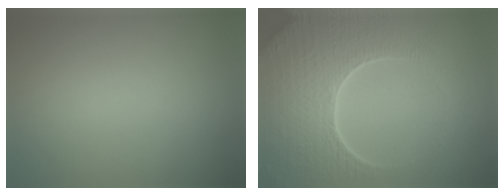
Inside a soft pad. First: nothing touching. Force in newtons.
{"total": 8.0, "press": 6.2, "slide": 5.2}